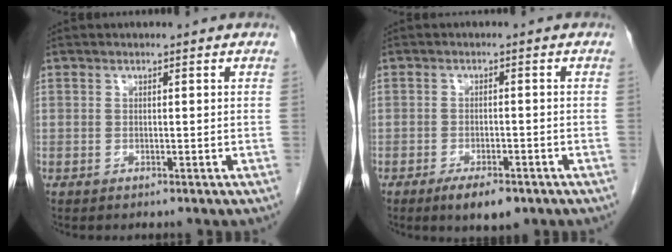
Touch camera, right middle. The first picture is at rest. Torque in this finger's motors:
{"motor_torque": [0.68, -0.48, 0.06, 0.04]}